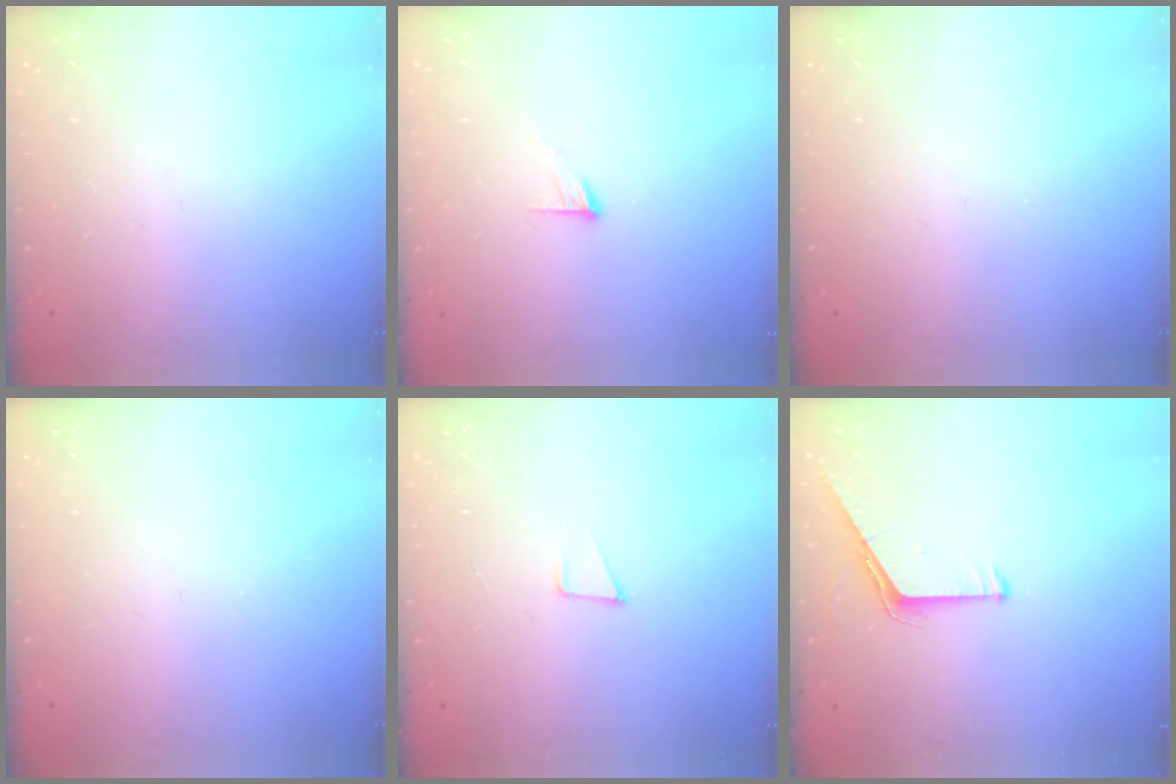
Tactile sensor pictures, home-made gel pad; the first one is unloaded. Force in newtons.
{"total": 4.5, "press": 4.5, "slide": 0.4}
{"total": 0.0}
{"total": 0.0}
{"total": 5.0, "press": 4.2, "slide": 2.8}
{"total": 5.3, "press": 5.3, "slide": 0.5}